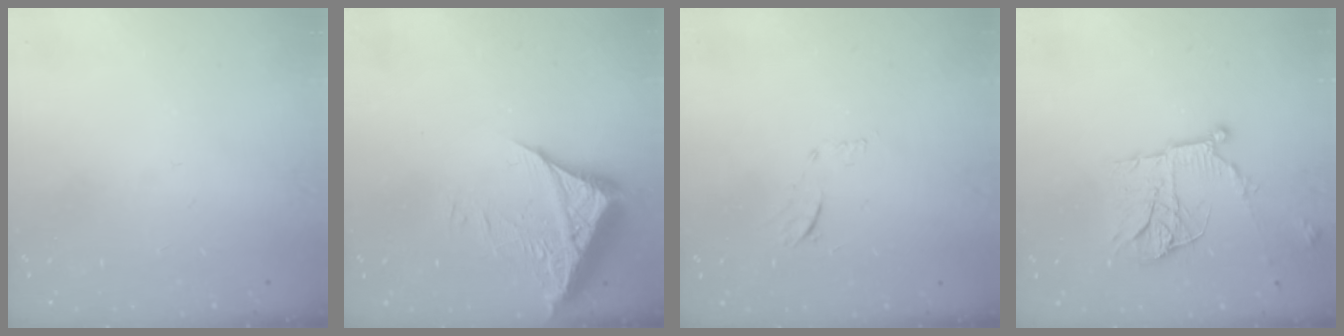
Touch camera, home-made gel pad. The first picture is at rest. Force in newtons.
{"total": 7.2, "press": 7.2, "slide": 0.6}
{"total": 6.2, "press": 6.1, "slide": 0.7}
{"total": 14.9, "press": 14.8, "slide": 1.4}